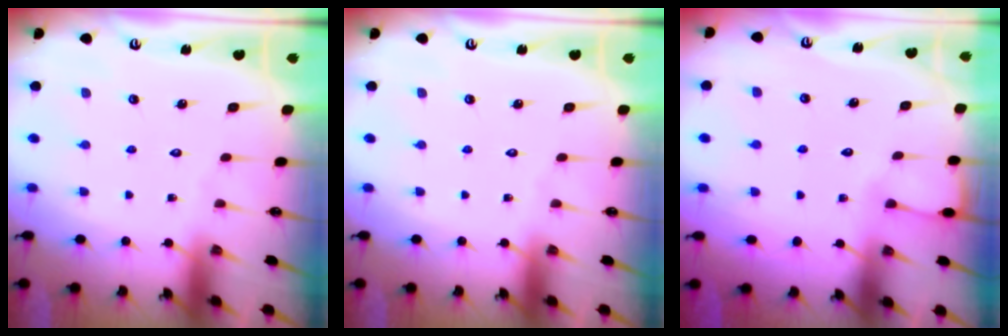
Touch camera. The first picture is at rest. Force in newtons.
{"total": 0.0}
{"total": 2.9, "press": 2.9, "slide": 0.5}